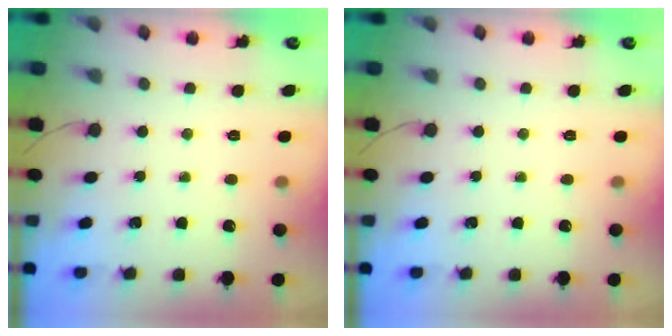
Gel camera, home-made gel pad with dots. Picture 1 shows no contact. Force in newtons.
{"total": 0.0}